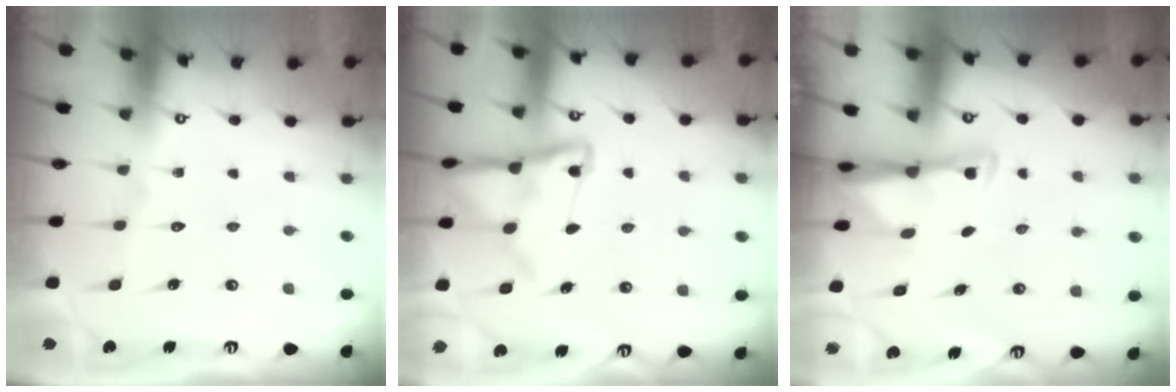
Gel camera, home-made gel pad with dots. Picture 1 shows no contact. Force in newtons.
{"total": 11.7, "press": 11.6, "slide": 1.2}
{"total": 3.2, "press": 3.1, "slide": 0.5}